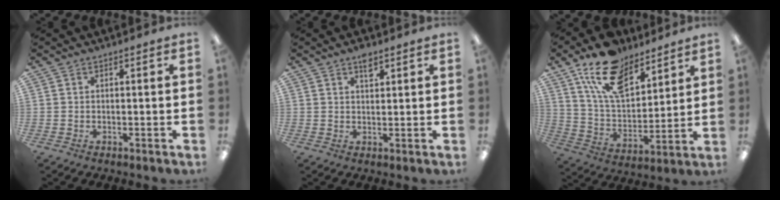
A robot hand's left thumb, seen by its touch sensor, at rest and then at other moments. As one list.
[{"total": 3.4, "force": [2.2, 1.4, 2.1], "torque": [-0.022, -0.010, 0.034]}, {"total": 15.8, "force": [10.9, 8.1, 8.2], "torque": [-0.150, -0.049, 0.201]}]